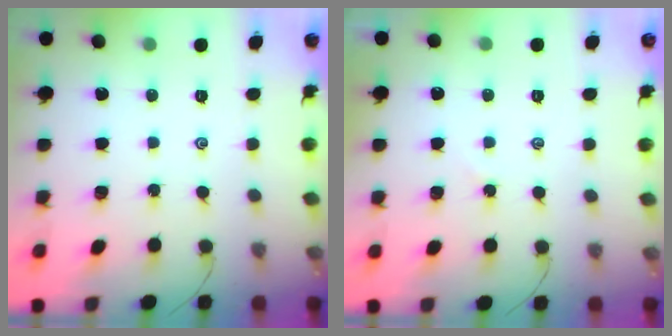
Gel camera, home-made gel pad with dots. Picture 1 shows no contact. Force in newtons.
{"total": 1.4, "press": 1.4, "slide": 0.4}